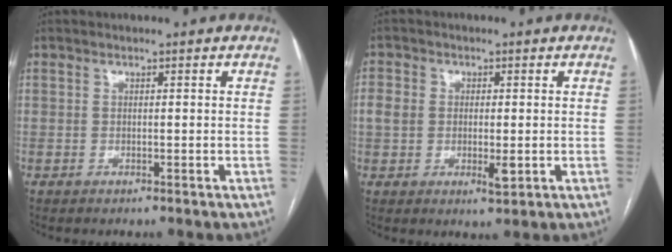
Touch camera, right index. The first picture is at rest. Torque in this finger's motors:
{"motor_torque": [0.34, 0.36, 0.04, 0.02]}